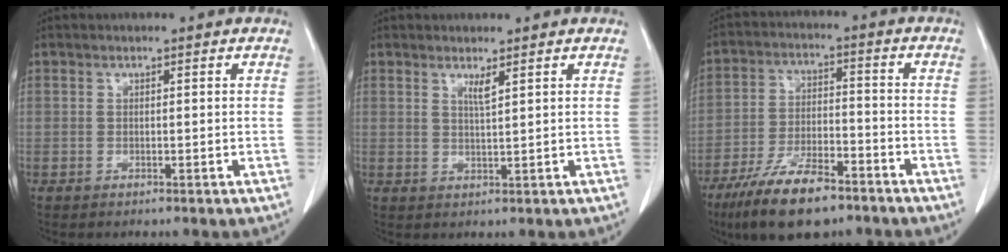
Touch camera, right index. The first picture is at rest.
{"total": 1.7, "force": [1.1, -0.2, 1.3], "torque": [-0.026, -0.008, 0.021]}
{"total": 12.6, "force": [-9.0, 3.7, 8.1], "torque": [-0.151, -0.015, -0.160]}